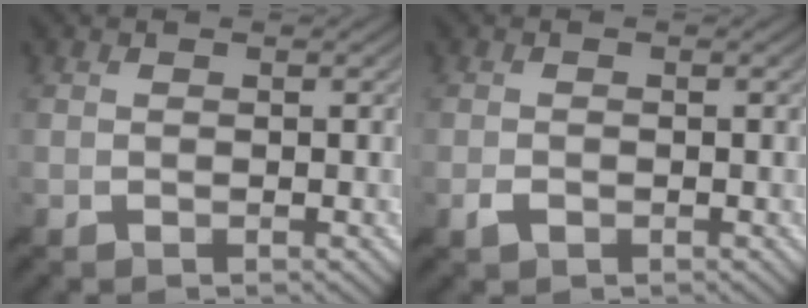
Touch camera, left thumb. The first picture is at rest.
{"total": 1.1, "force": [-0.7, 0.6, 0.5], "torque": [-0.010, -0.002, -0.014]}